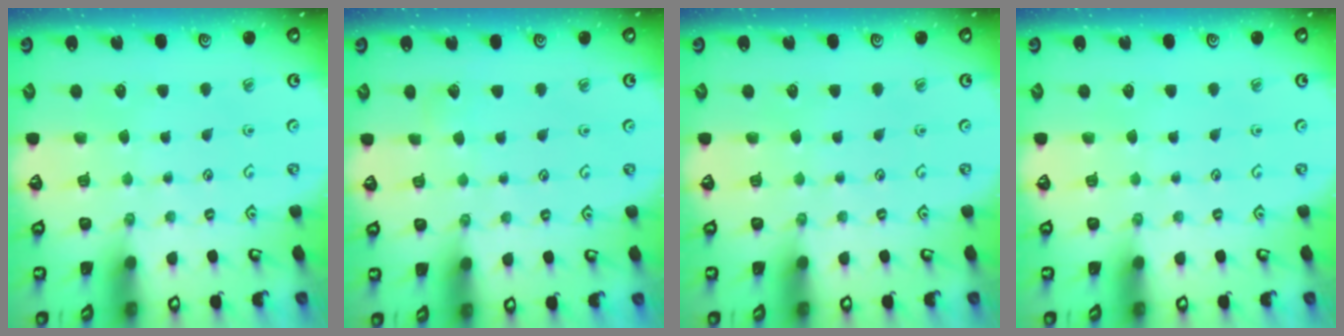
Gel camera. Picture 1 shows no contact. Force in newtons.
{"total": 1.8, "press": 1.8, "slide": 0.2}
{"total": 0.0}
{"total": 0.0}